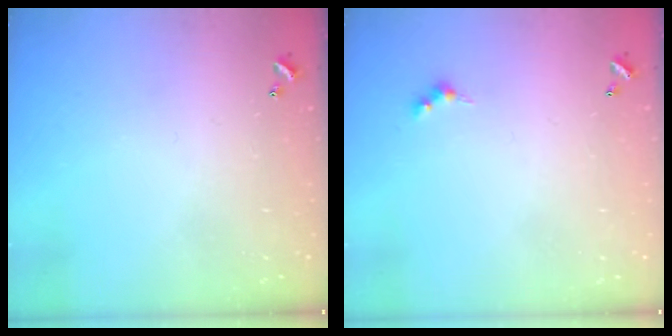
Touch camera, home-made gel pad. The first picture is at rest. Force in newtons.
{"total": 2.4, "press": 2.4, "slide": 0.4}